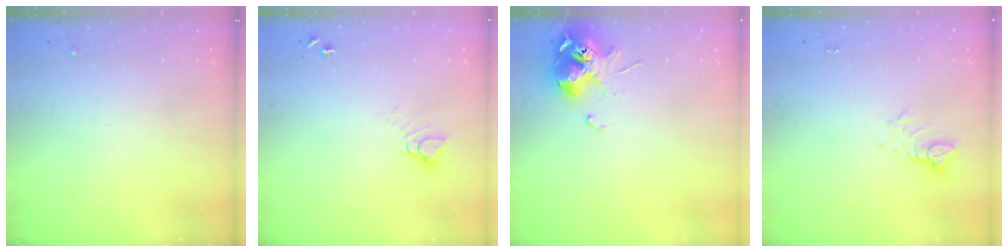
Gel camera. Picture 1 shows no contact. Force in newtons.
{"total": 4.7, "press": 4.7, "slide": 0.3}
{"total": 11.6, "press": 11.5, "slide": 1.5}
{"total": 3.1, "press": 3.1, "slide": 0.2}